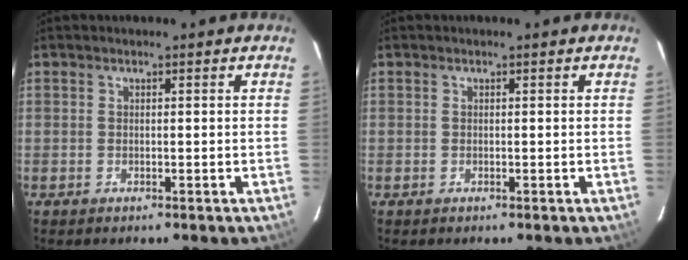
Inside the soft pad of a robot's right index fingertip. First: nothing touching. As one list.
[{"total": 0.0}]